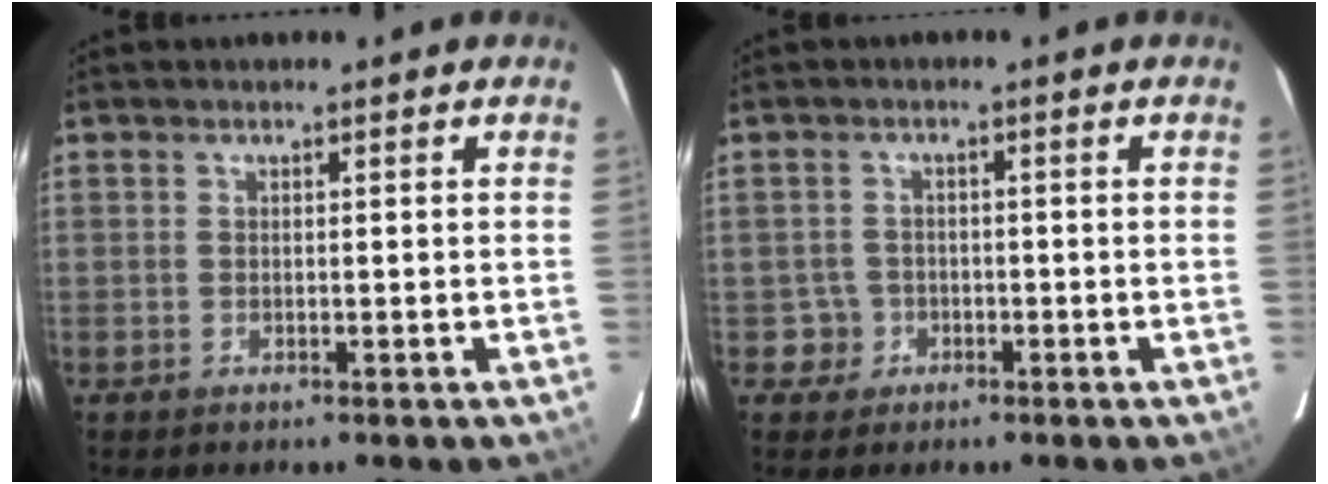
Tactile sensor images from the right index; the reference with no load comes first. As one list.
[{"total": 3.4, "force": [-1.2, 3.2, -0.3], "torque": [0.007, 0.020, -0.018]}]